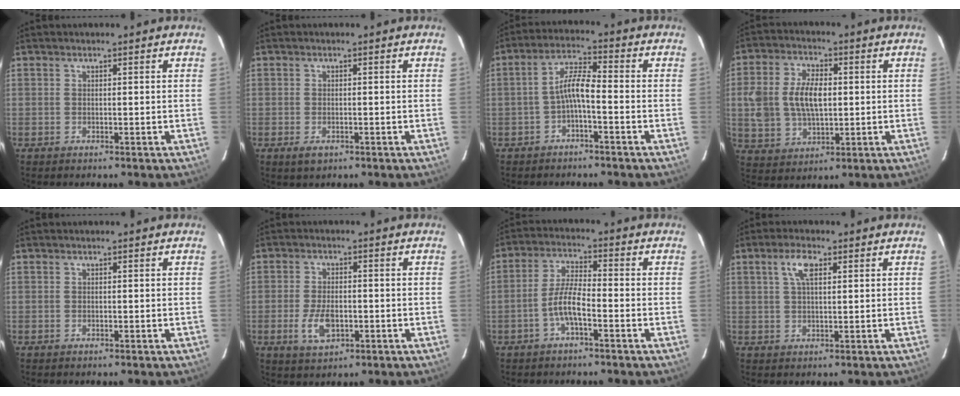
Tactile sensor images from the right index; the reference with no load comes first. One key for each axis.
{"total": 2.5, "fx": -1.3, "fy": 1.4, "fz": 1.6, "tx": -0.031, "ty": -0.006, "tz": -0.020}
{"total": 5.0, "fx": -2.1, "fy": 0.8, "fz": 4.5, "tx": -0.098, "ty": 0.016, "tz": -0.038}
{"total": 11.8, "fx": 0.7, "fy": 7.2, "fz": 9.4, "tx": -0.194, "ty": 0.013, "tz": 0.021}
{"total": 0.0}
{"total": 6.7, "fx": -2.1, "fy": 3.6, "fz": 5.2, "tx": -0.112, "ty": -0.007, "tz": -0.034}
{"total": 5.8, "fx": -2.7, "fy": 1.2, "fz": 4.9, "tx": -0.105, "ty": 0.012, "tz": -0.052}
{"total": 4.5, "fx": 1.9, "fy": 1.7, "fz": 3.7, "tx": -0.071, "ty": 0.009, "tz": 0.034}